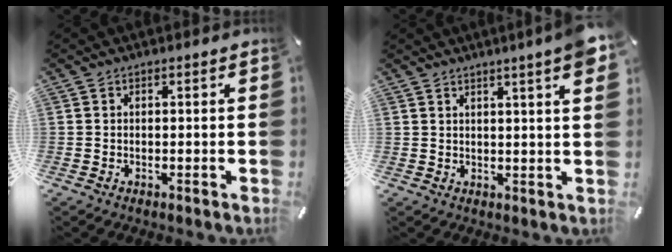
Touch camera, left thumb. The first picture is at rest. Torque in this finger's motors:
{"motor_torque": [2.89, 1.27, 1.34, -1.43, 0.19]}